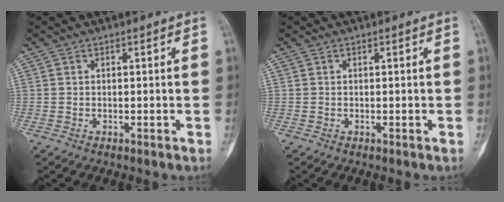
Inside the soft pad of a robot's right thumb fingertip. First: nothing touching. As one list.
[{"total": 0.0}]